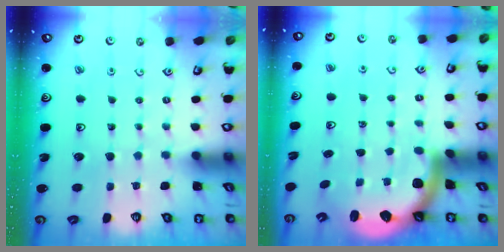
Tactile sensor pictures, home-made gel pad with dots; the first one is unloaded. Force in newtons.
{"total": 3.0, "press": 2.9, "slide": 0.4}